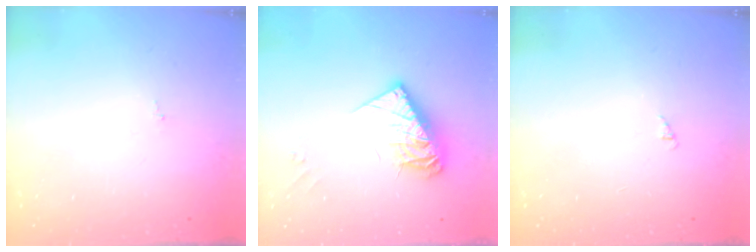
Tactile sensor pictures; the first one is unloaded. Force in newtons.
{"total": 13.5, "press": 13.5, "slide": 1.0}
{"total": 1.3, "press": 1.2, "slide": 0.3}